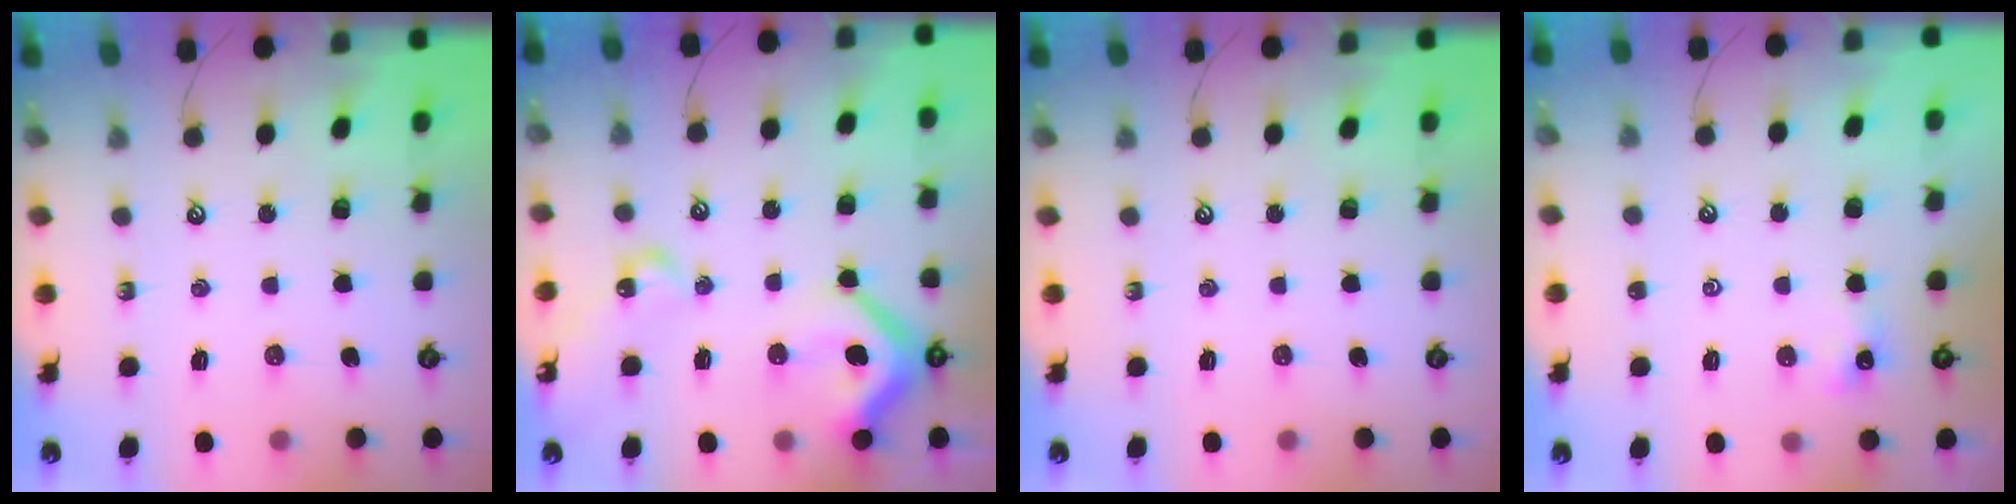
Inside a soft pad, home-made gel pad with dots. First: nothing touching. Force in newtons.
{"total": 18.0, "press": 17.9, "slide": 2.1}
{"total": 0.0}
{"total": 2.5, "press": 2.4, "slide": 0.7}